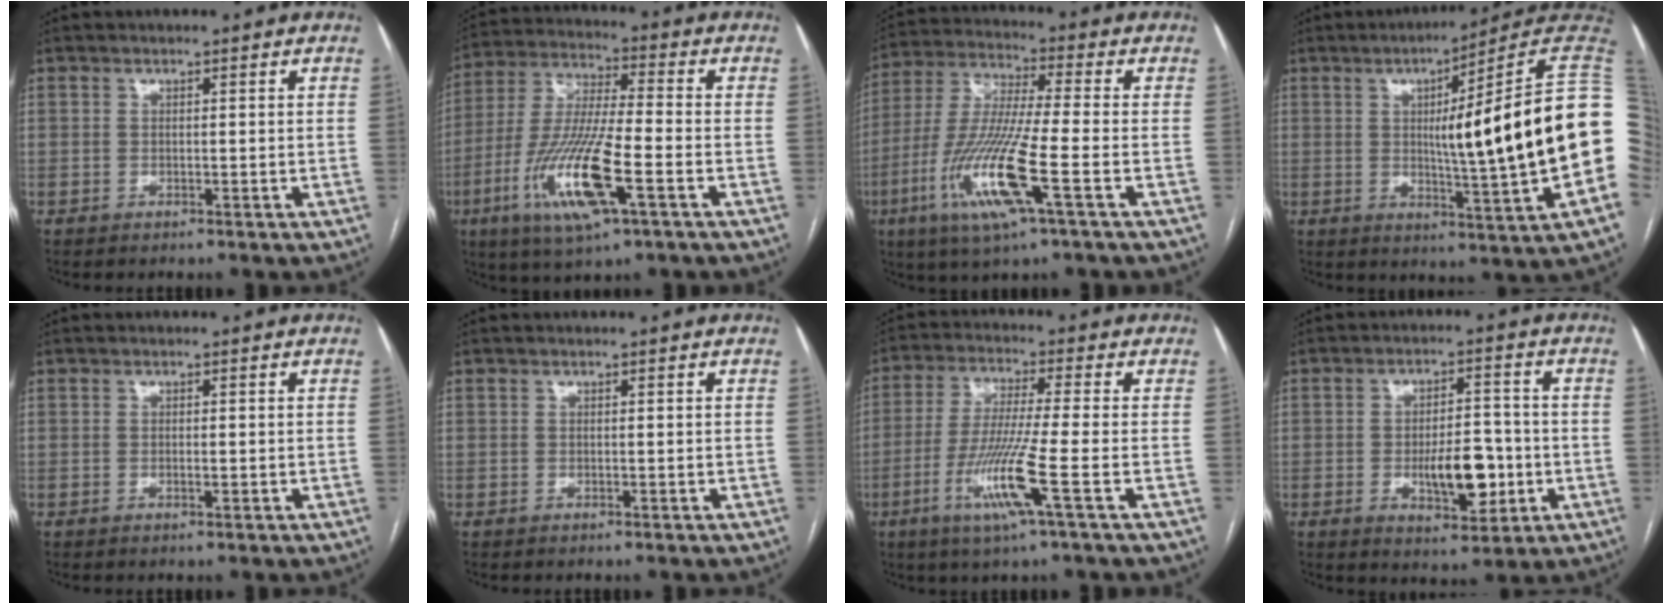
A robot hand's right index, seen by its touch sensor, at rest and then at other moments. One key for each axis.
{"total": 15.9, "fx": -5.9, "fy": 2.0, "fz": 14.6, "tx": -0.305, "ty": -0.020, "tz": -0.107}
{"total": 15.1, "fx": -5.5, "fy": 0.5, "fz": 14.1, "tx": -0.298, "ty": -0.021, "tz": -0.108}
{"total": 23.5, "fx": 1.8, "fy": -0.2, "fz": 23.4, "tx": -0.207, "ty": 0.019, "tz": 0.014}
{"total": 0.7, "fx": -0.2, "fy": 0.1, "fz": 0.7, "tx": -0.013, "ty": -0.001, "tz": -0.002}
{"total": 0.0}
{"total": 9.9, "fx": -3.7, "fy": -1.2, "fz": 9.1, "tx": -0.184, "ty": -0.023, "tz": -0.076}
{"total": 9.0, "fx": -2.1, "fy": 3.5, "fz": 8.0, "tx": -0.128, "ty": 0.003, "tz": -0.026}